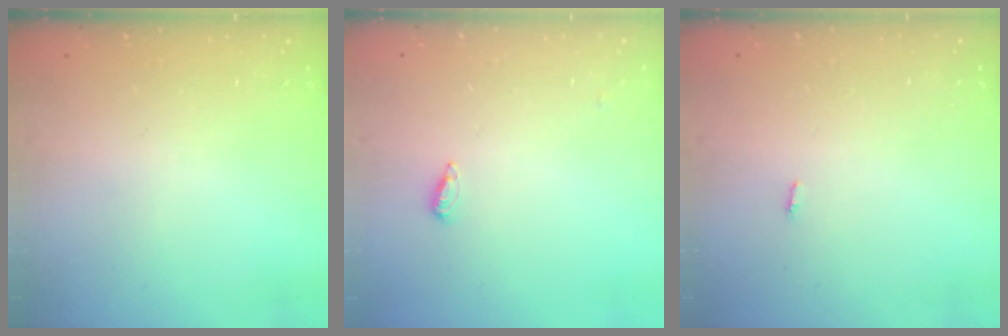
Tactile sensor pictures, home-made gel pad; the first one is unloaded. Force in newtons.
{"total": 2.2, "press": 2.2, "slide": 0.5}
{"total": 2.8, "press": 1.8, "slide": 2.2}